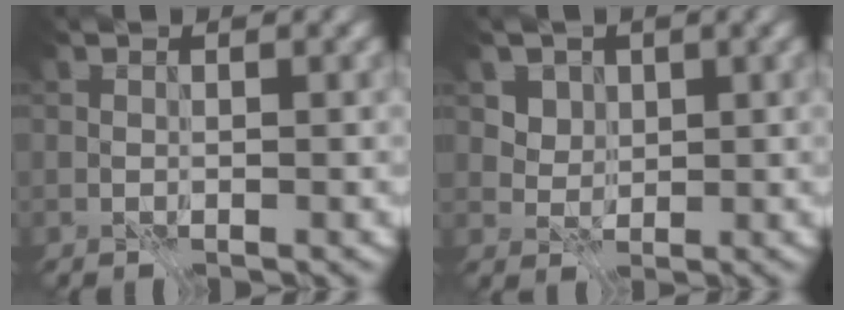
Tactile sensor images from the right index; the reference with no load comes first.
{"total": 5.1, "force": [3.1, 3.6, 1.9], "torque": [-0.041, 0.001, 0.048]}